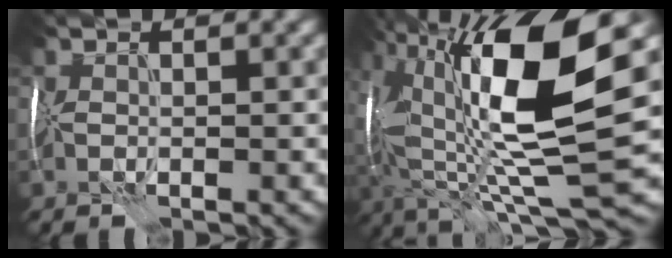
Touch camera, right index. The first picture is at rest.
{"total": 15.4, "force": [2.7, 5.1, 14.2], "torque": [-0.272, -0.007, 0.052]}